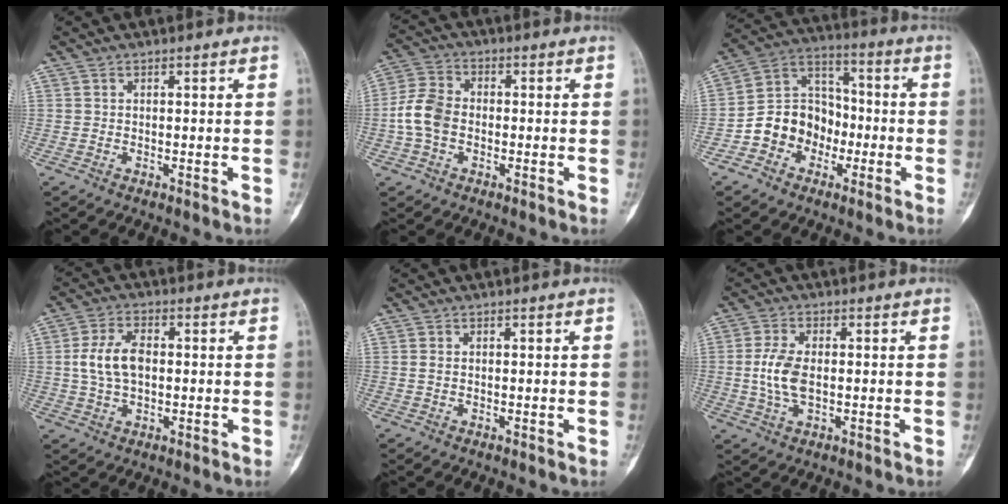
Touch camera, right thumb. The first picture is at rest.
{"total": 7.6, "force": [-1.2, 5.5, 5.1], "torque": [-0.104, 0.021, -0.033]}
{"total": 12.2, "force": [-4.0, 10.3, 5.2], "torque": [-0.050, 0.062, -0.079]}
{"total": 7.9, "force": [0.4, 4.7, 6.3], "torque": [-0.121, 0.011, 0.007]}
{"total": 0.7, "force": [0.1, 0.4, 0.5], "torque": [-0.014, -0.001, 0.001]}
{"total": 6.8, "force": [-0.3, 3.6, 5.7], "torque": [-0.129, 0.001, -0.006]}